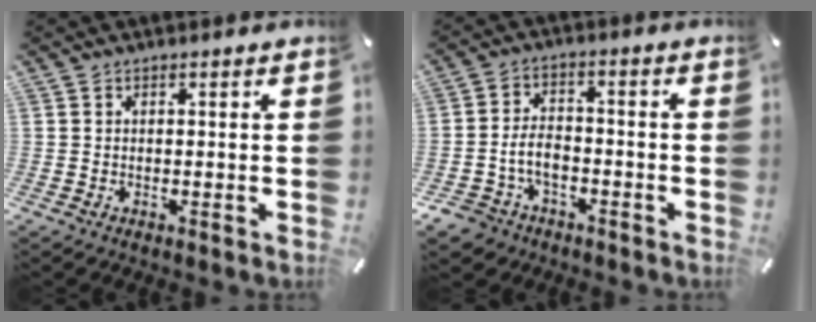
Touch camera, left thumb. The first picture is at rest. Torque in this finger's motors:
{"motor_torque": [0.04, 0.98, 0.05, 0.06, 0.25]}